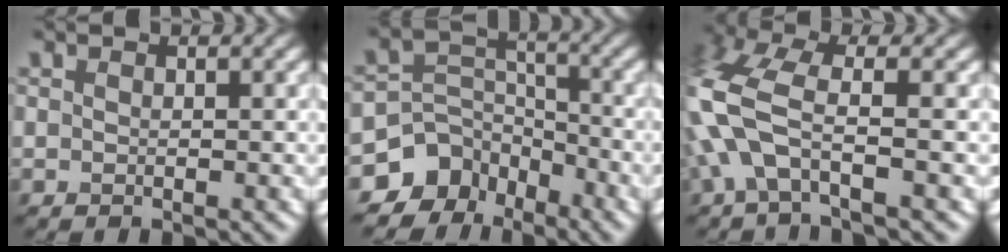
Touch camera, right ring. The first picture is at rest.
{"total": 7.8, "force": [-5.5, 5.3, 1.6], "torque": [-0.013, 0.012, -0.100]}
{"total": 6.9, "force": [-1.1, 3.0, 6.1], "torque": [-0.154, 0.009, -0.039]}